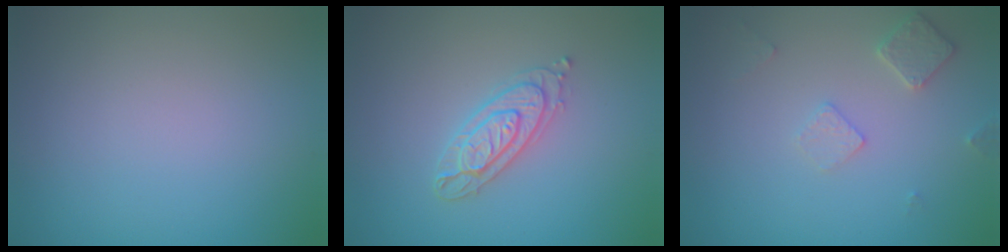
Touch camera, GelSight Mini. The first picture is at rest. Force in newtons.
{"total": 2.6, "press": 2.5, "slide": 0.5}
{"total": 2.1, "press": 2.1, "slide": 0.3}